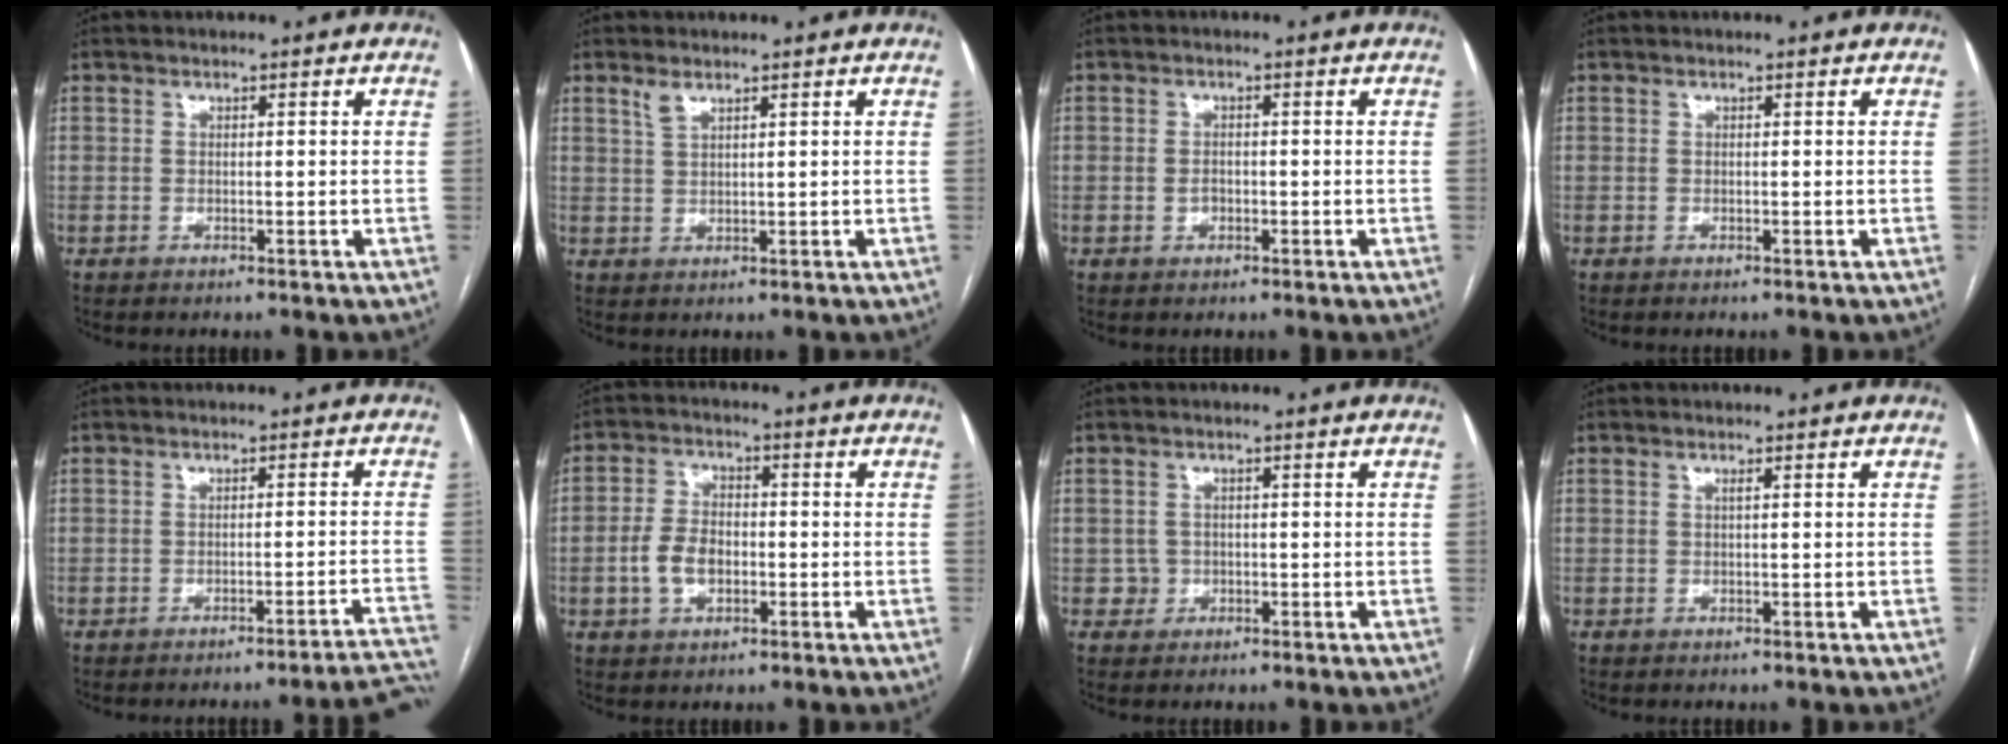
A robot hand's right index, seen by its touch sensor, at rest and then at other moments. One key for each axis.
{"total": 1.9, "fx": 1.4, "fy": 0.5, "fz": 1.1, "tx": -0.027, "ty": 0.002, "tz": 0.033}
{"total": 1.6, "fx": -0.5, "fy": 1.1, "fz": 1.0, "tx": -0.018, "ty": 0.003, "tz": -0.005}
{"total": 0.0}
{"total": 9.3, "fx": -8.9, "fy": -1.5, "fz": 2.2, "tx": 0.005, "ty": 0.000, "tz": -0.104}
{"total": 5.9, "fx": -1.5, "fy": 3.7, "fz": 4.4, "tx": -0.098, "ty": 0.011, "tz": -0.026}
{"total": 1.7, "fx": -0.4, "fy": 1.6, "fz": 0.0, "tx": 0.006, "ty": 0.008, "tz": -0.008}
{"total": 0.0}